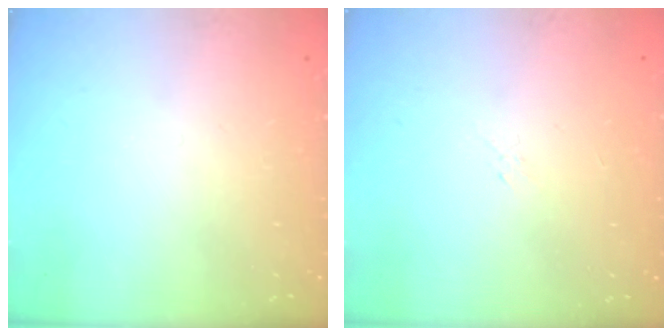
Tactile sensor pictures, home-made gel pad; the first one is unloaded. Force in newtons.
{"total": 2.1, "press": 2.0, "slide": 0.6}